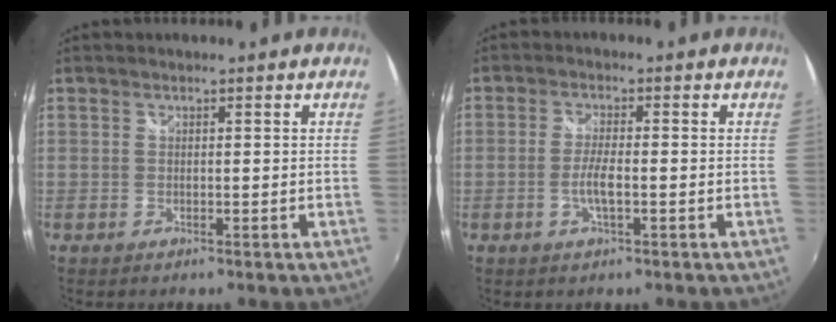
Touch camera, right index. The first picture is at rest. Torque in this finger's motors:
{"motor_torque": [0.03, 0.02, 0.14, 0.04]}